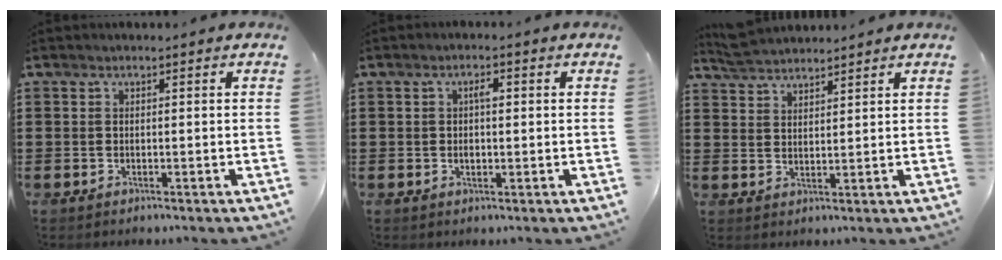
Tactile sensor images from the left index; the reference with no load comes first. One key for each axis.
{"total": 2.3, "fx": 0.3, "fy": 1.0, "fz": 2.0, "tx": -0.041, "ty": 0.005, "tz": 0.004}
{"total": 4.0, "fx": 3.9, "fy": 0.5, "fz": 0.6, "tx": -0.026, "ty": -0.008, "tz": 0.074}